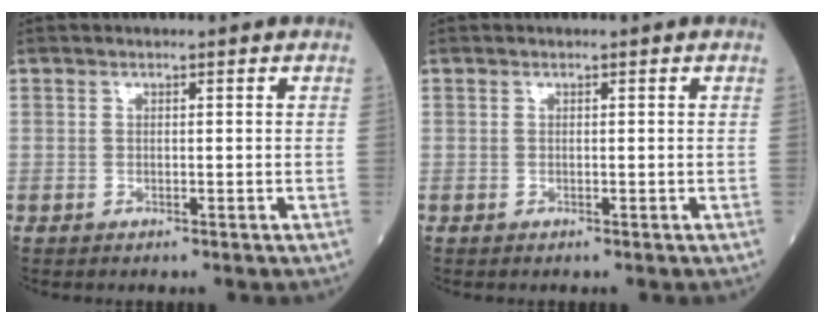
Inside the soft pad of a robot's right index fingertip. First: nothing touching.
{"total": 0.0}